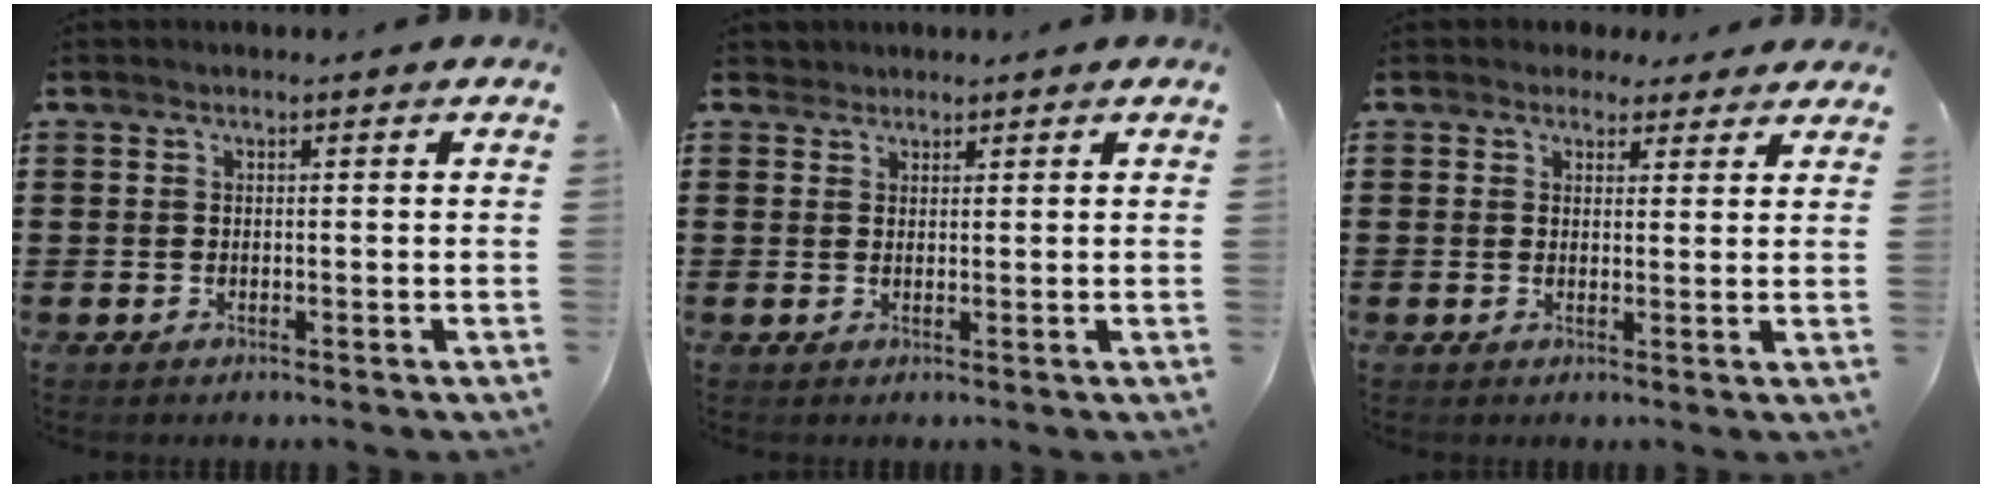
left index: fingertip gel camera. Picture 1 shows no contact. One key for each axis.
{"total": 1.6, "fx": 1.4, "fy": 0.8, "fz": 0.0, "tx": -0.004, "ty": 0.006, "tz": 0.029}
{"total": 2.7, "fx": 2.1, "fy": 1.5, "fz": 0.5, "tx": -0.010, "ty": 0.003, "tz": 0.038}